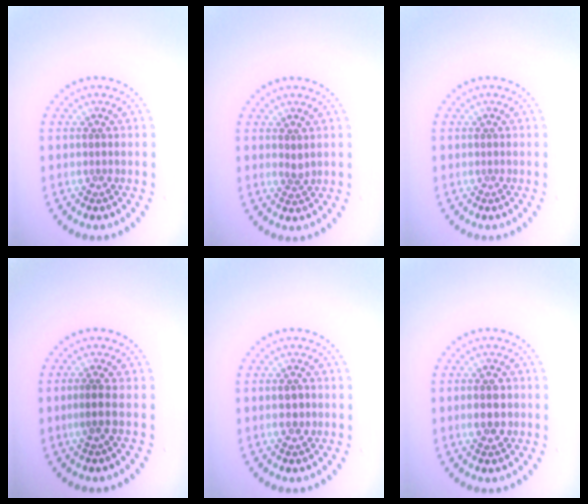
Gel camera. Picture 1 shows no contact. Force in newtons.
{"total": 1.0, "press": 0.8, "slide": 0.6}
{"total": 0.0}
{"total": 1.5, "press": 1.2, "slide": 0.9}
{"total": 1.6, "press": 1.6, "slide": 0.2}
{"total": 3.0, "press": 3.0, "slide": 0.1}